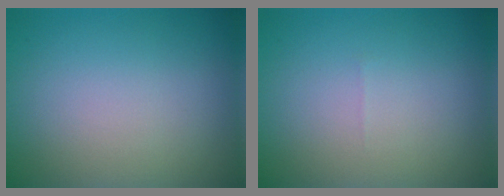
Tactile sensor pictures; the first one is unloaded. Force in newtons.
{"total": 0.0}